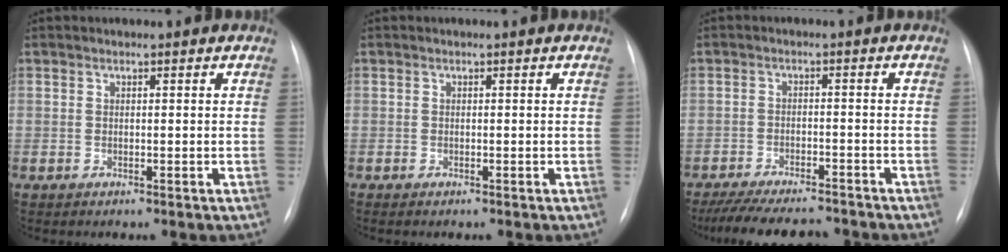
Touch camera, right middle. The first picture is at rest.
{"total": 0.9, "force": [-0.6, 0.1, 0.6], "torque": [-0.008, -0.002, -0.006]}
{"total": 13.1, "force": [-11.6, 2.7, 5.2], "torque": [-0.094, -0.006, -0.165]}